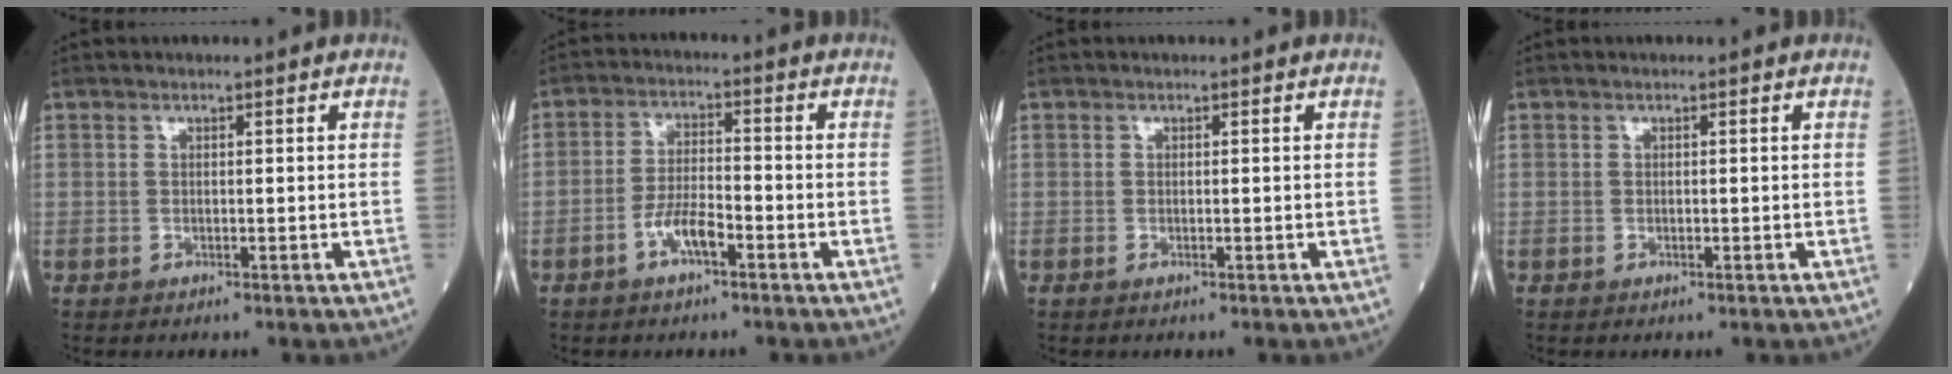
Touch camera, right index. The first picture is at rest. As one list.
[{"total": 4.8, "force": [-2.6, 1.2, 3.9], "torque": [-0.078, 0.007, -0.051]}, {"total": 0.0}, {"total": 0.0}]